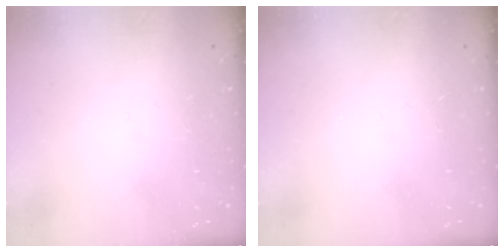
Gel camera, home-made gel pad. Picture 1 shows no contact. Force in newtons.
{"total": 0.0}